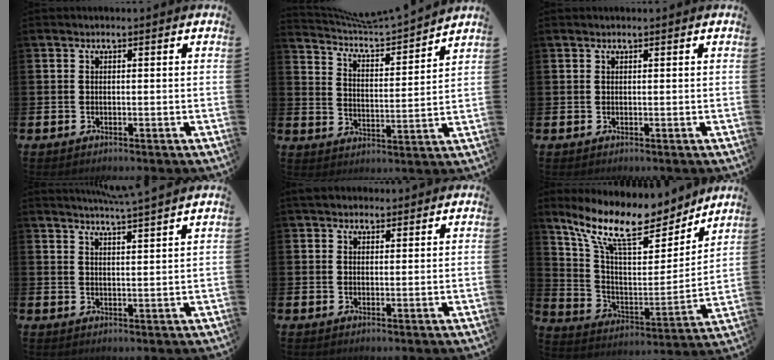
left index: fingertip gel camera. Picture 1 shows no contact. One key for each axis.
{"total": 5.8, "fx": 5.7, "fy": 0.2, "fz": 0.8, "tx": -0.044, "ty": -0.055, "tz": 0.098}
{"total": 0.0}
{"total": 4.2, "fx": 4.1, "fy": -1.2, "fz": 0.5, "tx": -0.022, "ty": -0.022, "tz": 0.072}
{"total": 3.1, "fx": 2.8, "fy": 1.3, "fz": 0.5, "tx": 0.002, "ty": -0.008, "tz": 0.048}
{"total": 12.7, "fx": 10.4, "fy": 3.8, "fz": 6.2, "tx": -0.151, "ty": -0.065, "tz": 0.177}